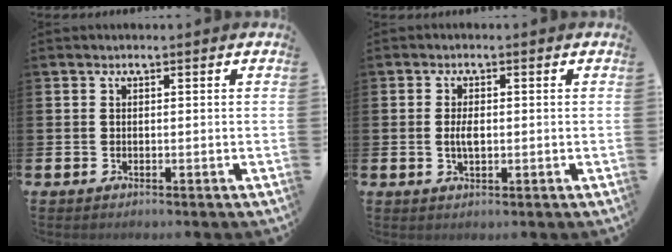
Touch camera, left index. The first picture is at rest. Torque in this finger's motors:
{"motor_torque": [0.66, 0.20, 0.43, 0.11]}